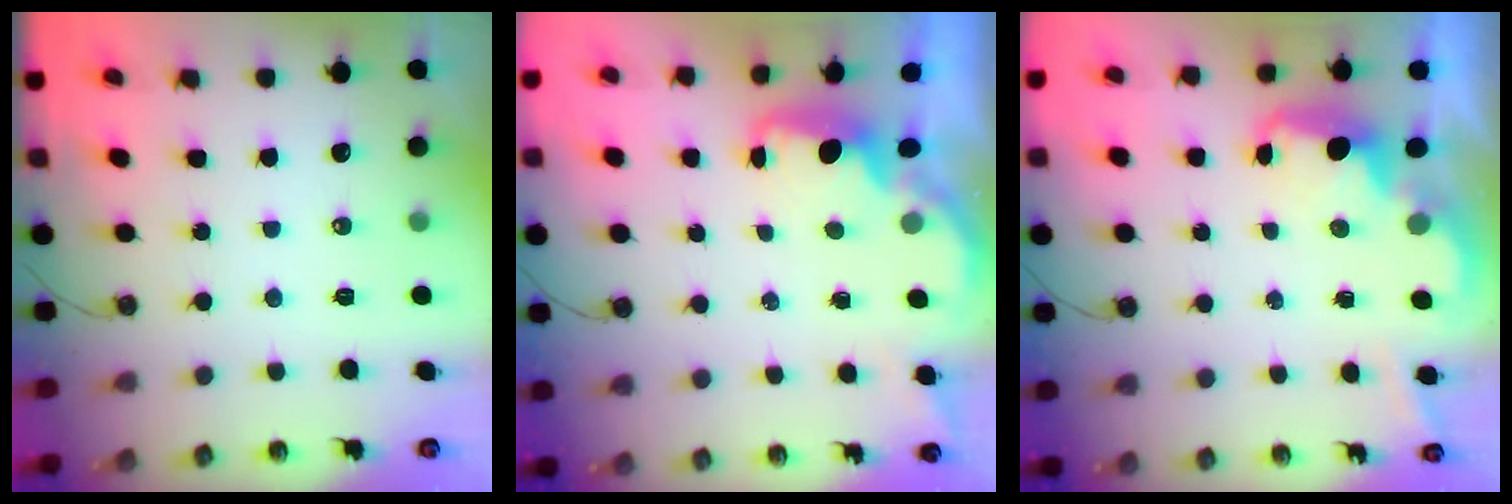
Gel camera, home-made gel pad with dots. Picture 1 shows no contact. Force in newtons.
{"total": 1.6, "press": 1.4, "slide": 0.7}
{"total": 2.6, "press": 2.6, "slide": 0.5}